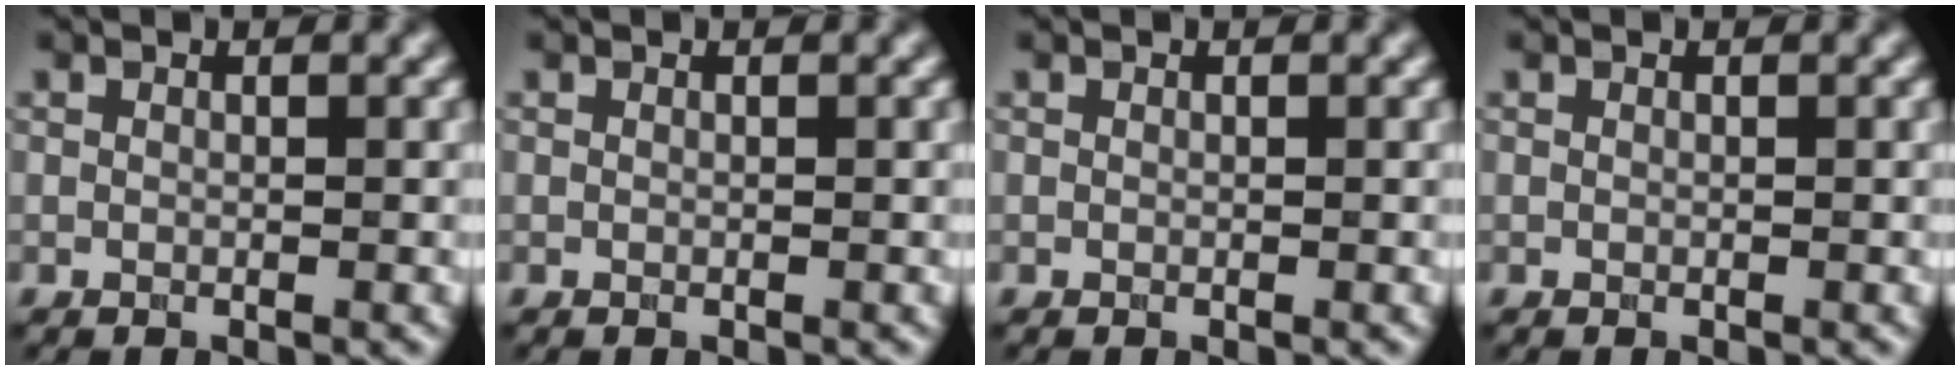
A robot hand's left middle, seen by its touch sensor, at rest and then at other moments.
{"total": 0.0}
{"total": 0.0}
{"total": 0.0}